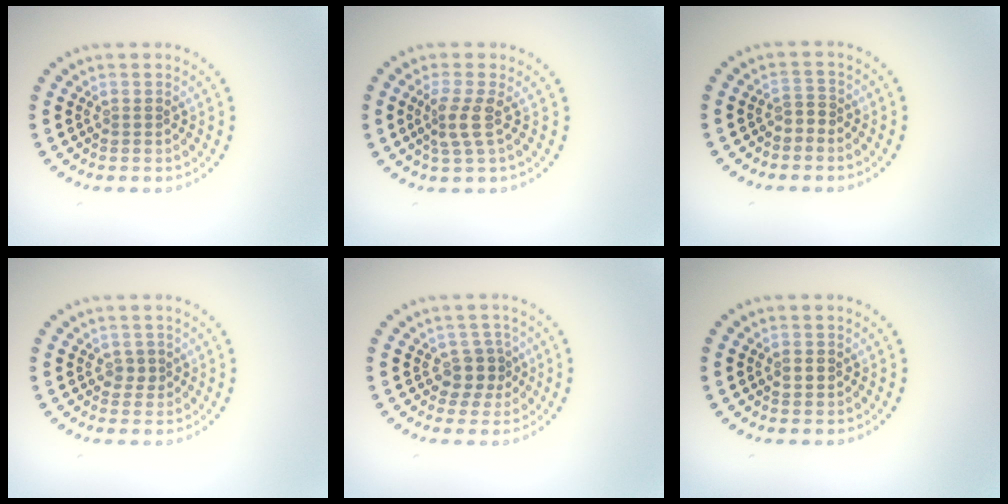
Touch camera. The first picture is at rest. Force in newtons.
{"total": 2.3, "press": 1.6, "slide": 1.6}
{"total": 1.1, "press": 0.8, "slide": 0.8}
{"total": 1.1, "press": 1.0, "slide": 0.4}
{"total": 2.3, "press": 1.9, "slide": 1.3}
{"total": 1.0, "press": 1.0, "slide": 0.2}